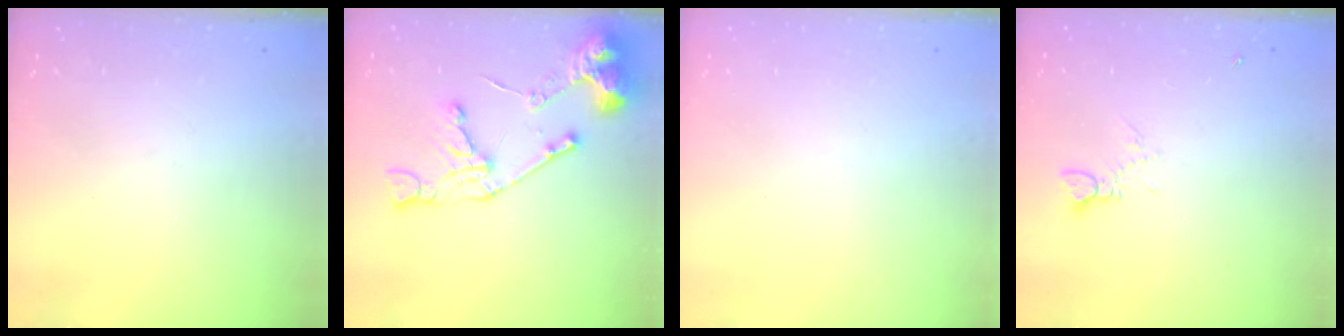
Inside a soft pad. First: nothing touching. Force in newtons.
{"total": 16.2, "press": 16.1, "slide": 1.8}
{"total": 0.0}
{"total": 3.2, "press": 3.2, "slide": 0.4}